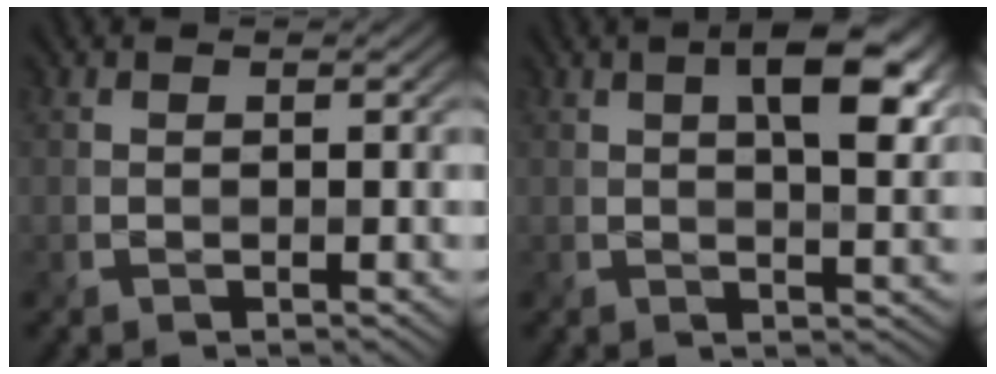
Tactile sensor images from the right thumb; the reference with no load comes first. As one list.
[{"total": 7.5, "force": [2.4, 2.8, 6.6], "torque": [-0.102, 0.004, 0.037]}]